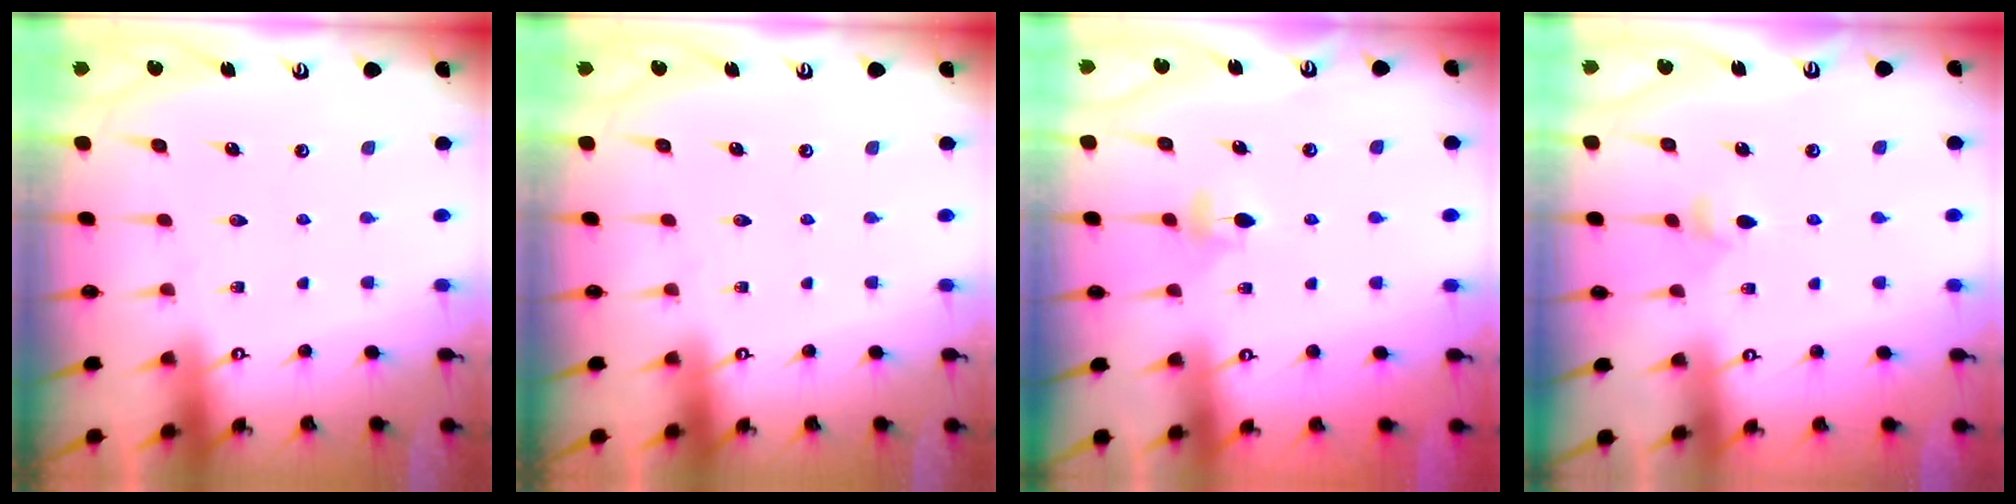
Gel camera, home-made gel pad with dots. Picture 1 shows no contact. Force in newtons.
{"total": 0.0}
{"total": 4.1, "press": 4.0, "slide": 0.9}
{"total": 3.7, "press": 3.6, "slide": 0.8}